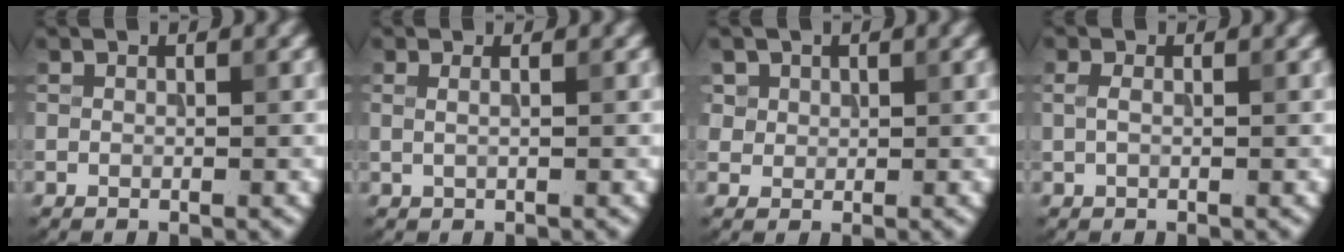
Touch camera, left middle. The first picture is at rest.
{"total": 1.1, "force": [0.5, 0.2, 0.9], "torque": [-0.015, -0.003, 0.000]}
{"total": 3.5, "force": [1.8, 2.7, 1.3], "torque": [-0.042, 0.003, 0.040]}
{"total": 1.1, "force": [0.1, 0.5, 0.9], "torque": [-0.028, 0.003, 0.003]}